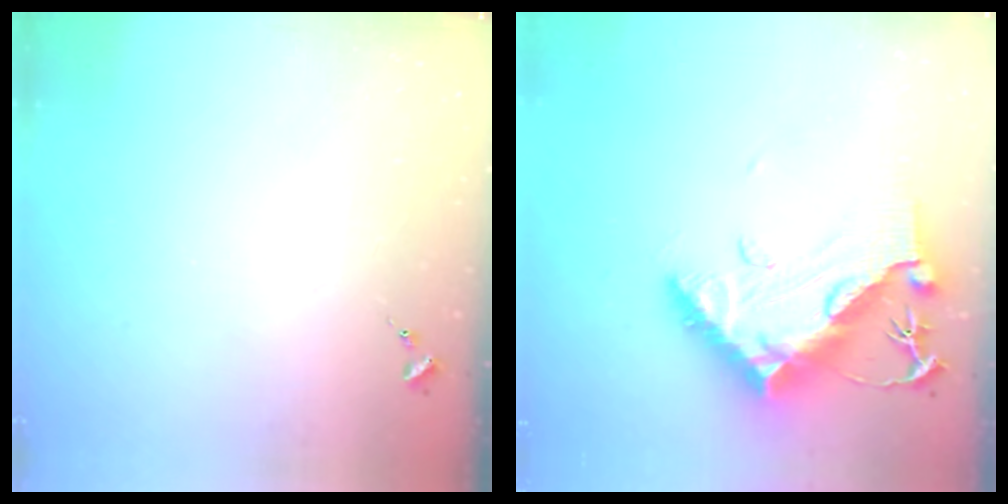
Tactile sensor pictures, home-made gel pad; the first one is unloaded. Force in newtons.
{"total": 16.5, "press": 16.4, "slide": 1.3}